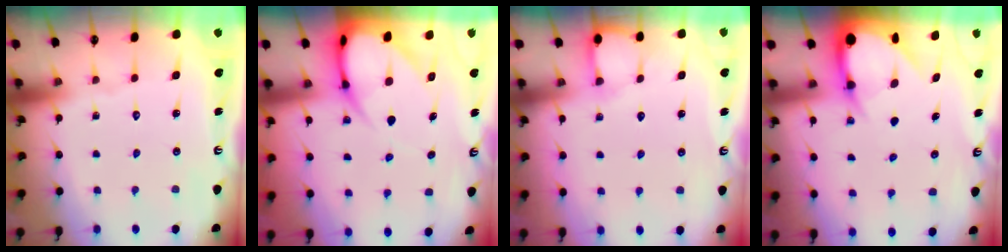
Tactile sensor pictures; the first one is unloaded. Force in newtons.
{"total": 10.2, "press": 10.2, "slide": 1.2}
{"total": 3.9, "press": 3.9, "slide": 0.4}
{"total": 5.8, "press": 5.8, "slide": 0.7}